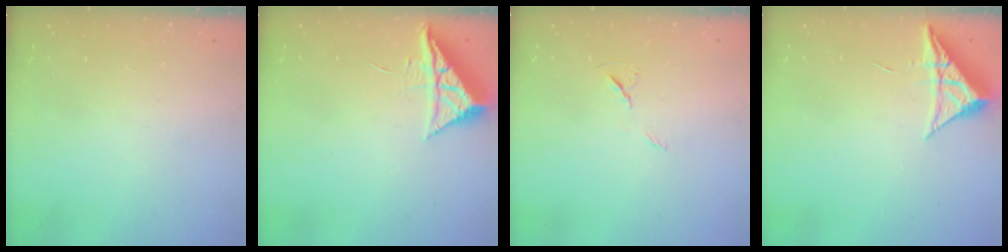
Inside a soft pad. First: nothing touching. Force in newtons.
{"total": 7.1, "press": 7.1, "slide": 0.2}
{"total": 5.8, "press": 5.4, "slide": 2.2}
{"total": 6.6, "press": 6.6, "slide": 0.2}